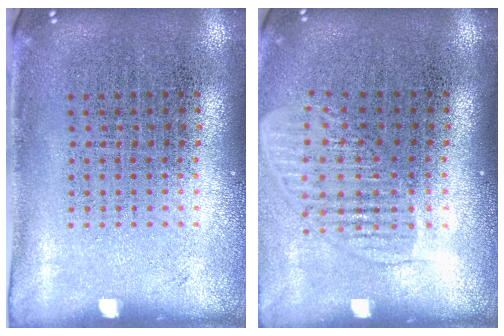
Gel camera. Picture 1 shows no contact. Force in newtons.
{"total": 1.6, "press": 1.3, "slide": 0.9}